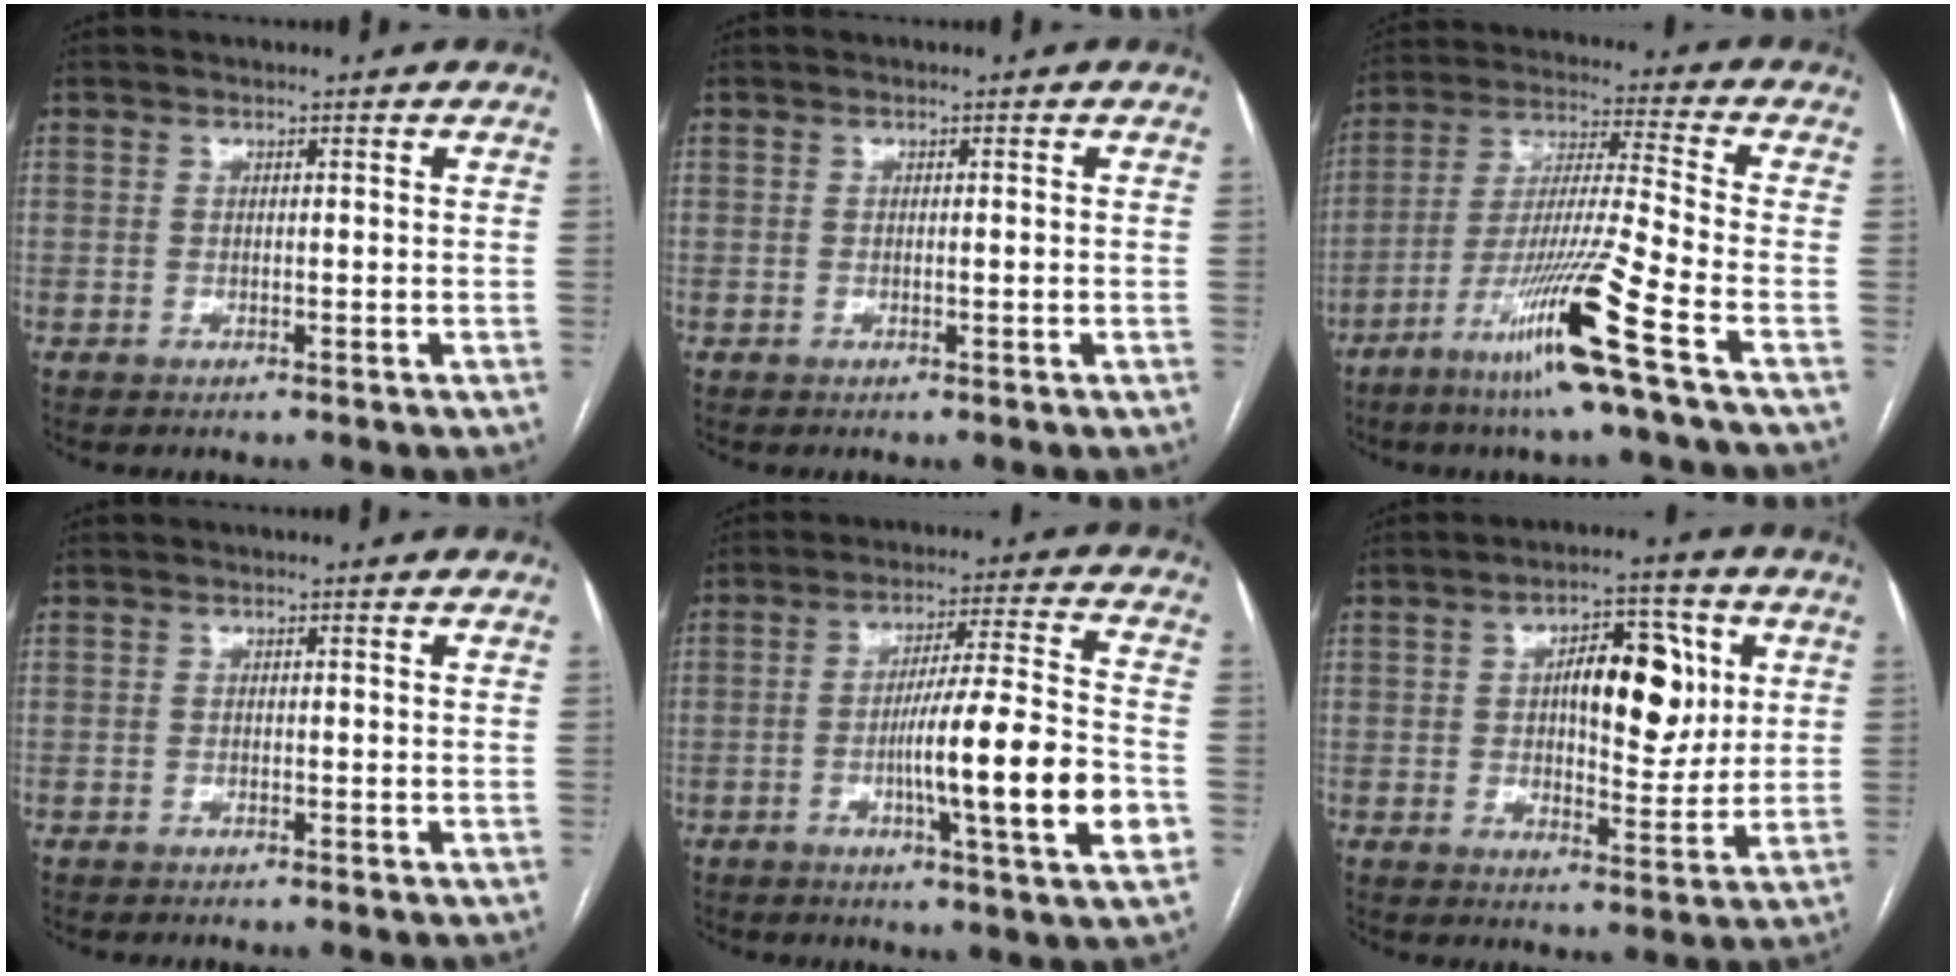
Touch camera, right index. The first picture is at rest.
{"total": 0.8, "force": [-0.2, -0.1, 0.7], "torque": [-0.011, 0.000, -0.001]}
{"total": 15.7, "force": [-8.4, -2.1, 13.1], "torque": [-0.258, -0.033, -0.157]}
{"total": 0.0}
{"total": 15.4, "force": [-3.8, -0.2, 14.9], "torque": [-0.239, -0.006, -0.066]}
{"total": 11.2, "force": [2.5, 4.8, 9.8], "torque": [-0.142, 0.018, 0.041]}